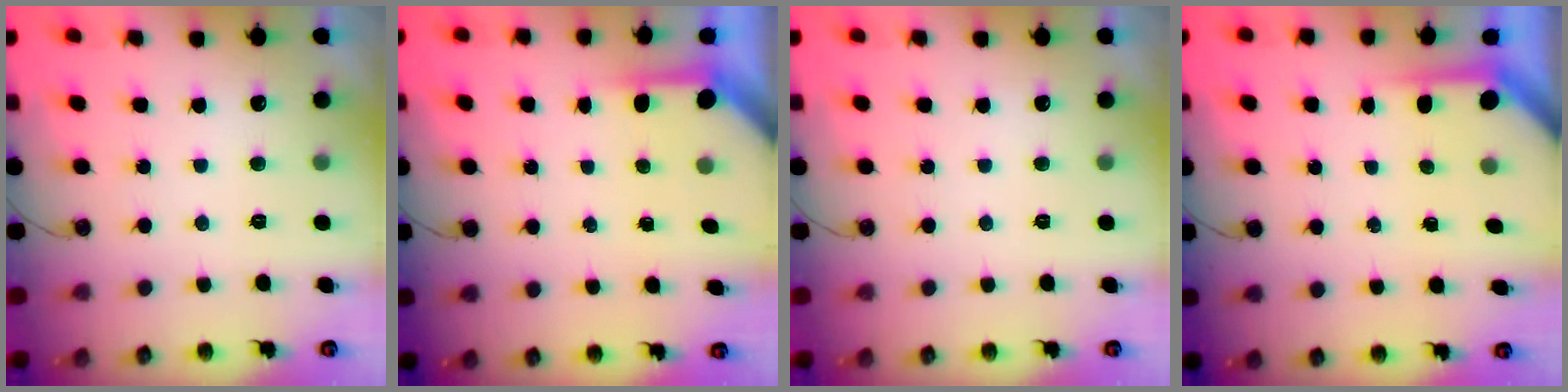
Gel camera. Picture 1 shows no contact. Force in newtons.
{"total": 3.6, "press": 3.6, "slide": 0.4}
{"total": 0.0}
{"total": 3.6, "press": 3.6, "slide": 0.3}